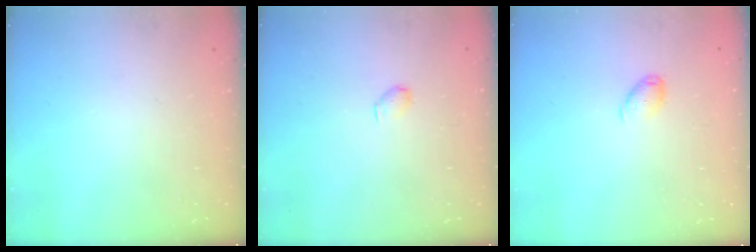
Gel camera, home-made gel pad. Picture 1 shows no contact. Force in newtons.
{"total": 2.9, "press": 2.9, "slide": 0.5}
{"total": 6.3, "press": 6.2, "slide": 1.1}